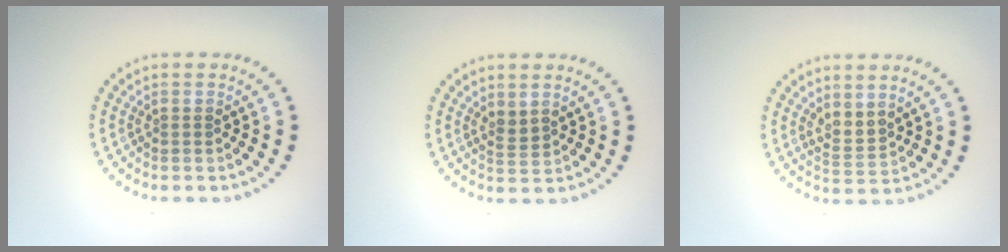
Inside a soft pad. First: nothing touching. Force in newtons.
{"total": 1.2, "press": 0.9, "slide": 0.8}
{"total": 1.9, "press": 1.4, "slide": 1.3}